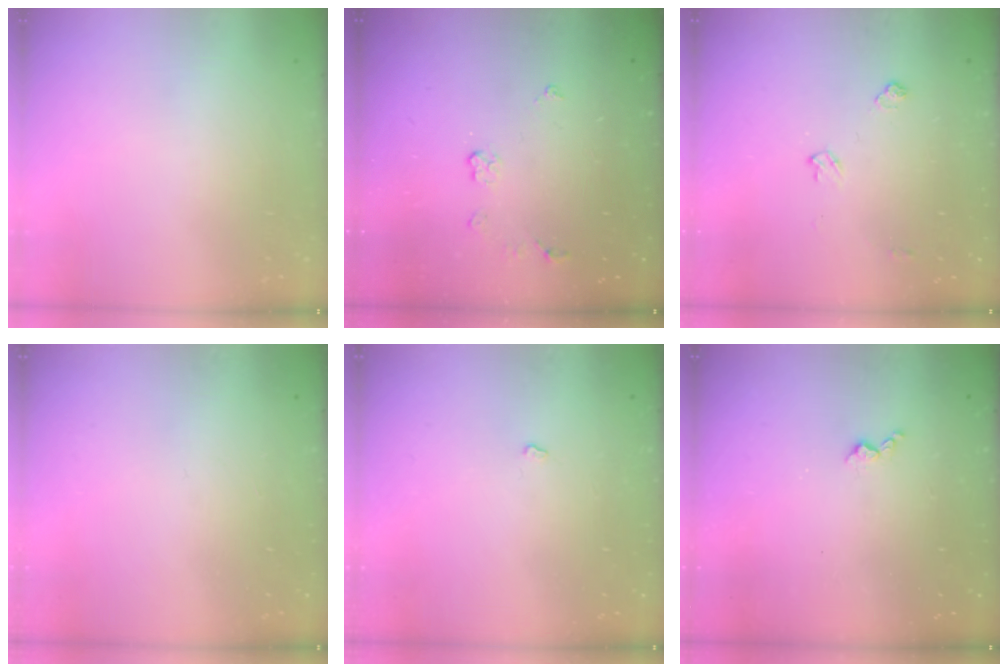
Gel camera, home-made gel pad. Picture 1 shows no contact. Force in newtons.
{"total": 3.6, "press": 3.5, "slide": 0.6}
{"total": 5.2, "press": 5.1, "slide": 0.8}
{"total": 0.0}
{"total": 1.8, "press": 1.8, "slide": 0.4}
{"total": 3.3, "press": 3.2, "slide": 0.6}